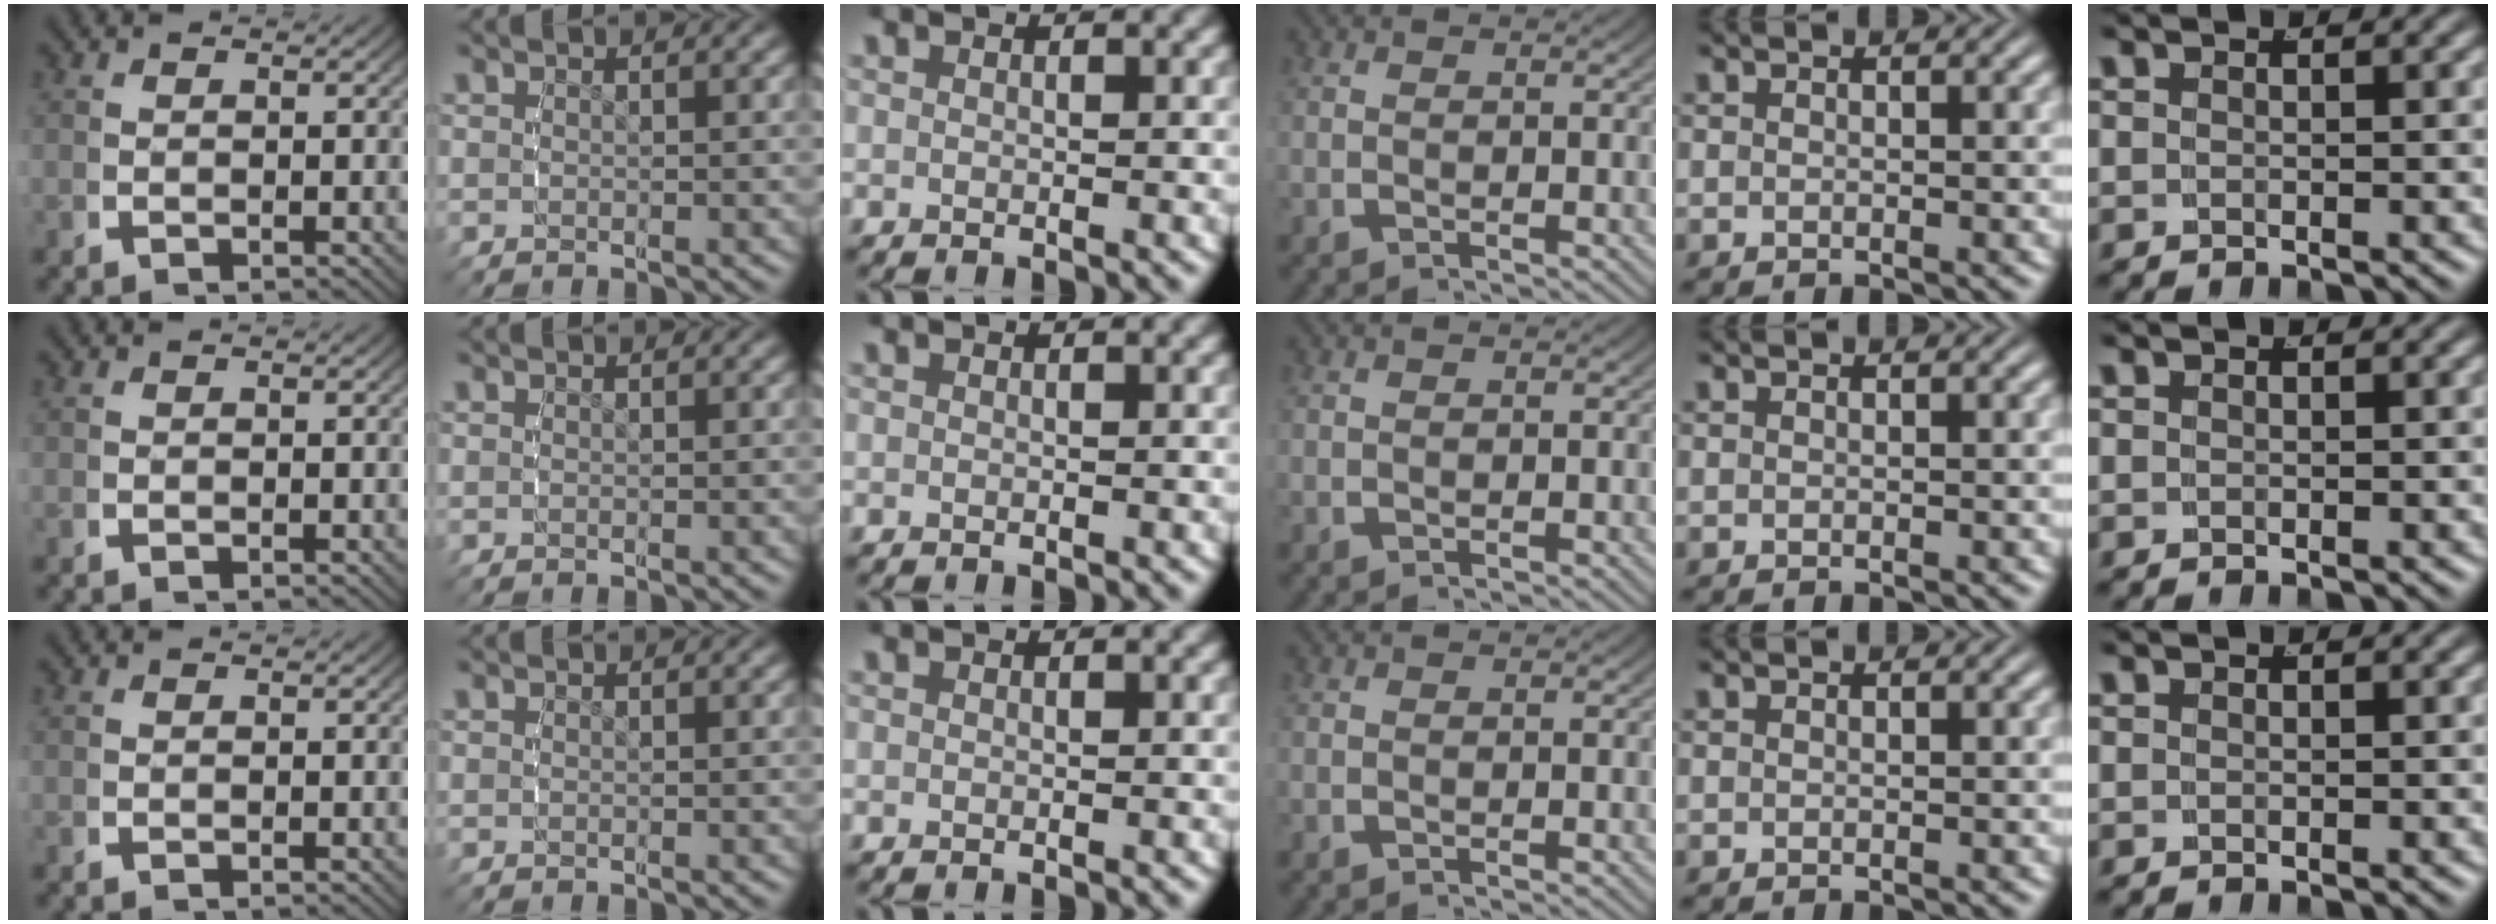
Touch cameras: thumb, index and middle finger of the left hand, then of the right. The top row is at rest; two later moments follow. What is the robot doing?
{"motion": "reach", "object": "jacket"}